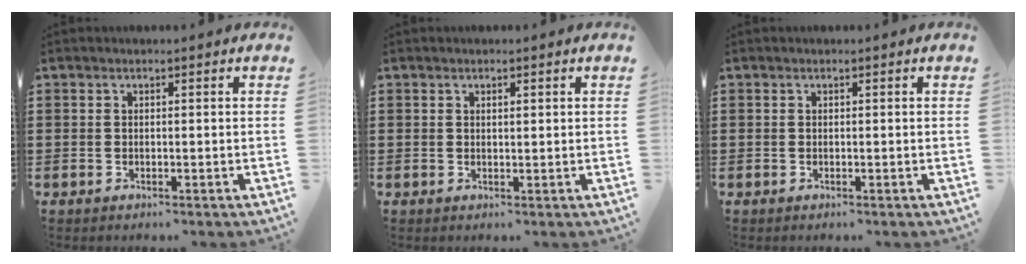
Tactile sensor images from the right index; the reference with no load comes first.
{"total": 0.7, "force": [0.3, 0.2, 0.6], "torque": [-0.012, 0.001, 0.005]}
{"total": 0.0}